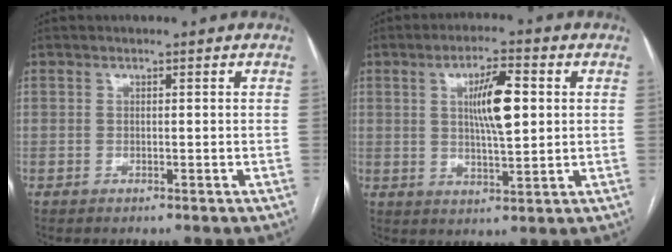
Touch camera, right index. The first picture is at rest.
{"total": 8.2, "force": [1.7, 1.6, 7.8], "torque": [-0.136, 0.005, 0.031]}